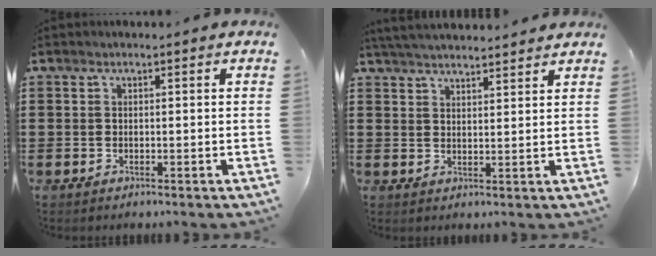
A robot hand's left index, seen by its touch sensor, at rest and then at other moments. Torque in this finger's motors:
{"motor_torque": [2.14, 0.00, -0.02, -0.14]}